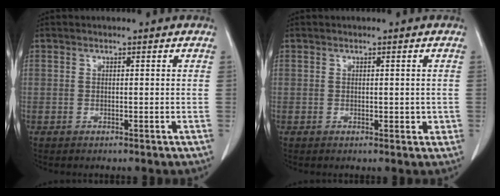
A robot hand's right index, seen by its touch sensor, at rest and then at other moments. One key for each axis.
{"total": 1.7, "fx": -0.2, "fy": 0.9, "fz": 1.4, "tx": -0.015, "ty": -0.001, "tz": -0.002}